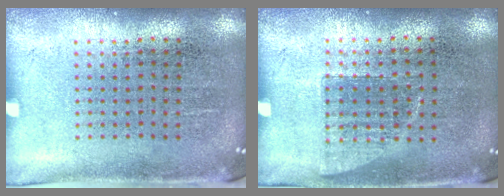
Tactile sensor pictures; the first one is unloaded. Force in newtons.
{"total": 0.7, "press": 0.7, "slide": 0.2}